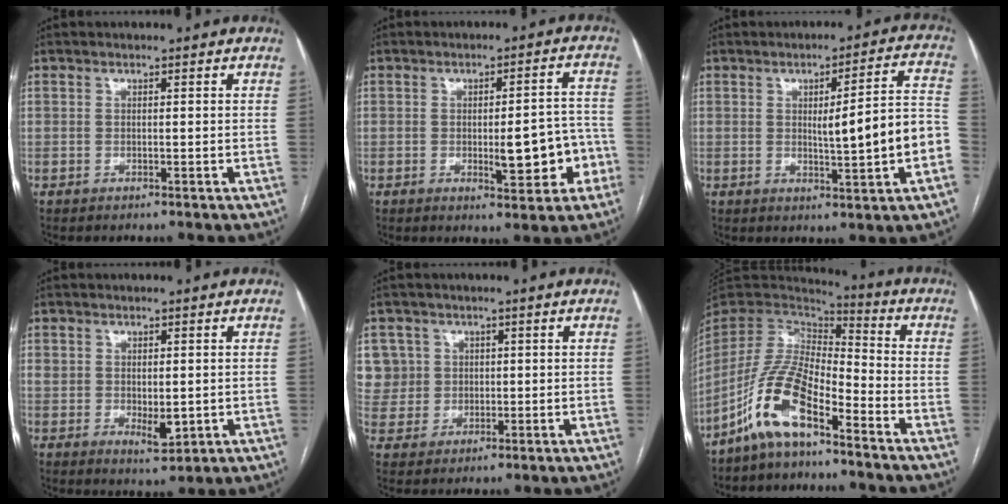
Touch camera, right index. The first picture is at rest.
{"total": 8.6, "force": [-2.3, 2.7, 7.9], "torque": [-0.094, 0.018, -0.022]}
{"total": 11.0, "force": [-1.5, 0.4, 10.9], "torque": [-0.142, 0.018, -0.016]}
{"total": 5.0, "force": [-0.1, 2.7, 4.2], "torque": [-0.068, -0.004, 0.012]}
{"total": 8.0, "force": [2.6, 7.5, 0.4], "torque": [-0.011, 0.028, 0.069]}
{"total": 11.7, "force": [-7.3, 3.5, 8.5], "torque": [-0.185, 0.006, -0.144]}